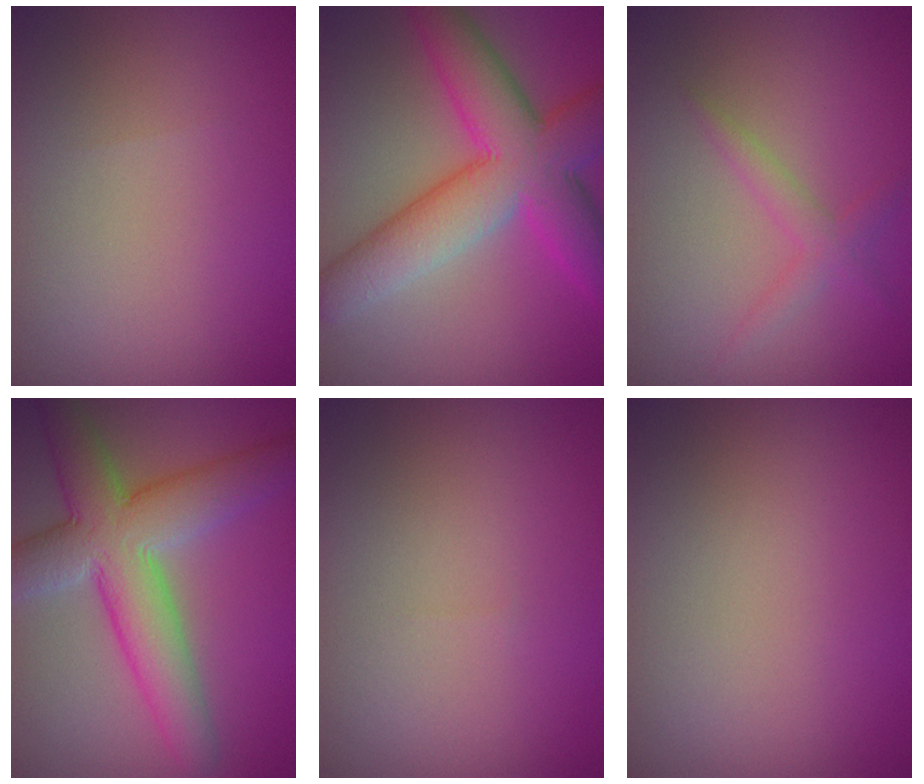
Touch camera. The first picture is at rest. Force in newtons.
{"total": 10.1, "press": 10.1, "slide": 0.3}
{"total": 1.9, "press": 1.9, "slide": 0.0}
{"total": 8.7, "press": 8.7, "slide": 0.5}
{"total": 0.0}
{"total": 0.0}